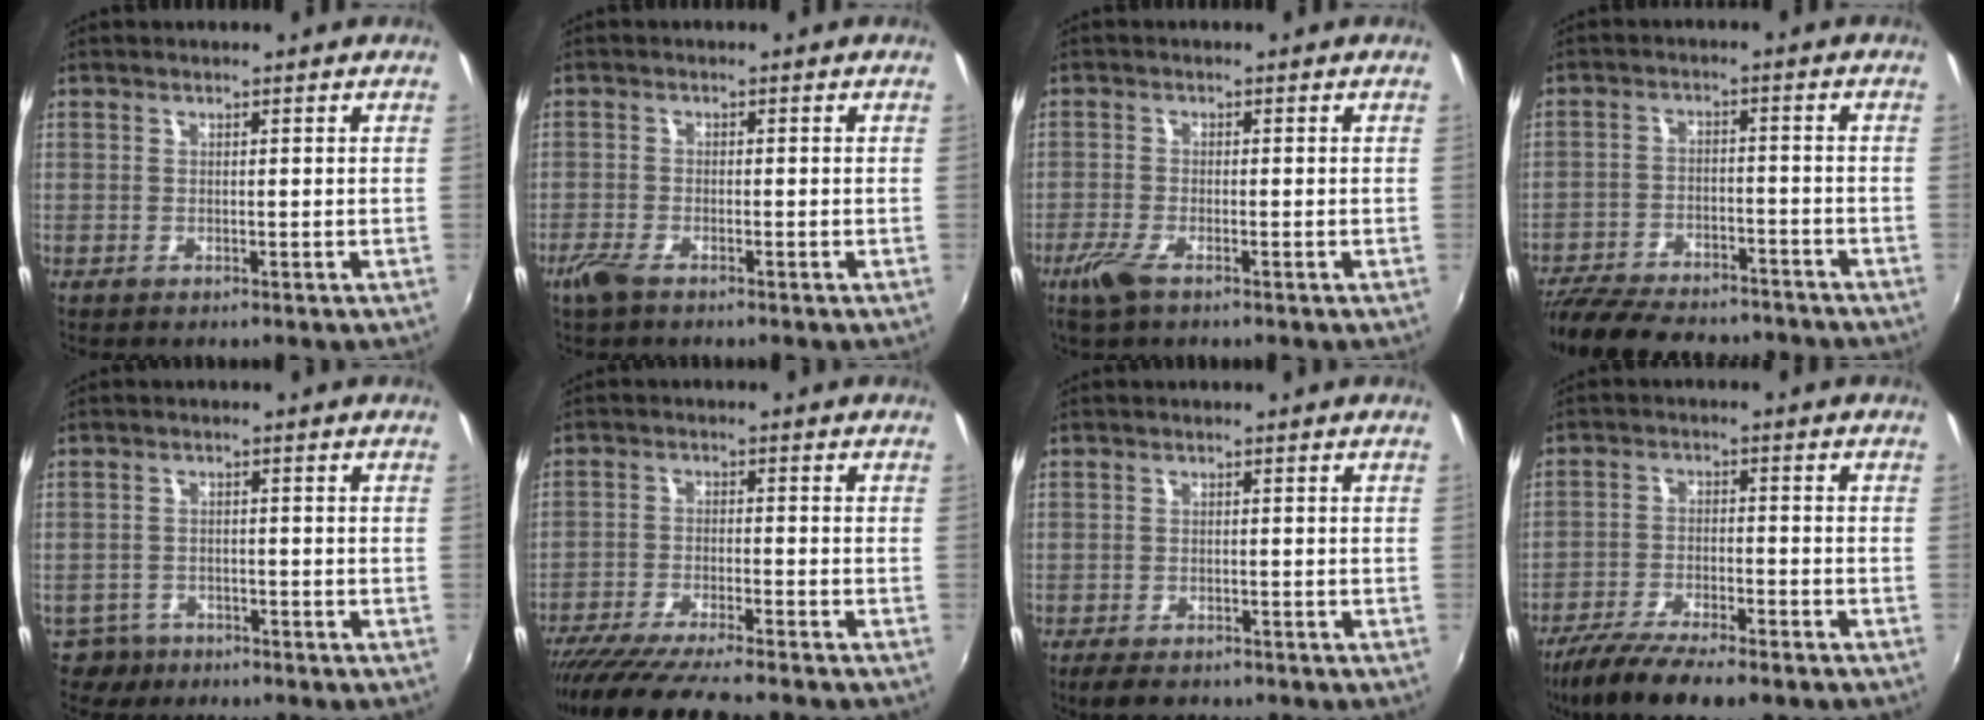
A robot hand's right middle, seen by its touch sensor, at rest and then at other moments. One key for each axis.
{"total": 3.3, "fx": -2.5, "fy": 1.0, "fz": 2.0, "tx": -0.054, "ty": -0.008, "tz": -0.050}
{"total": 4.1, "fx": -2.7, "fy": 1.1, "fz": 2.9, "tx": -0.074, "ty": -0.012, "tz": -0.055}
{"total": 19.7, "fx": -16.5, "fy": 6.6, "fz": 8.5, "tx": -0.187, "ty": -0.017, "tz": -0.242}
{"total": 4.0, "fx": -3.0, "fy": 2.7, "fz": 0.4, "tx": -0.022, "ty": 0.004, "tz": -0.053}
{"total": 14.3, "fx": -12.4, "fy": 0.7, "fz": 7.0, "tx": -0.147, "ty": -0.037, "tz": -0.206}
{"total": 4.7, "fx": -3.7, "fy": 2.0, "fz": 2.1, "tx": -0.050, "ty": -0.010, "tz": -0.060}
{"total": 13.9, "fx": -10.9, "fy": 3.3, "fz": 8.0, "tx": -0.170, "ty": -0.040, "tz": -0.184}